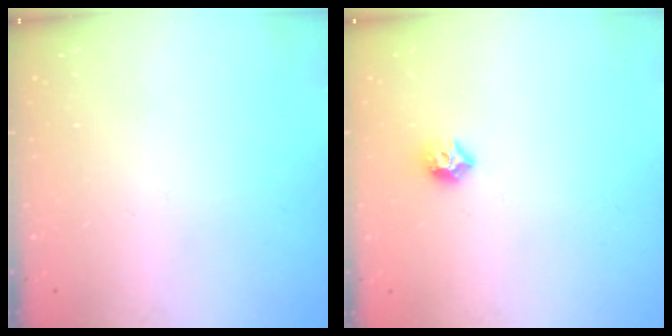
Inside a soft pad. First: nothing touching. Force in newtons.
{"total": 7.5, "press": 7.4, "slide": 0.8}